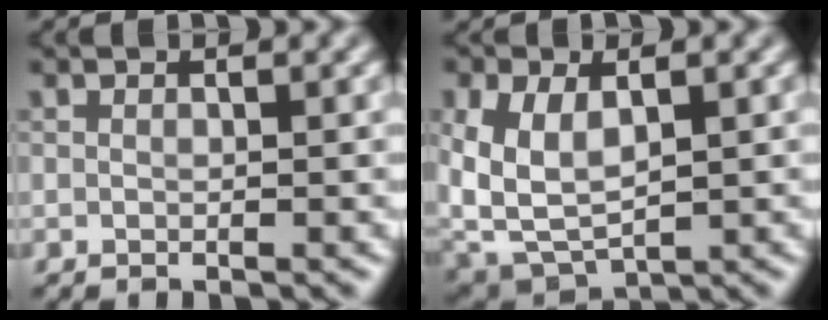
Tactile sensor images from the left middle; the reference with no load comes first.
{"total": 6.4, "force": [0.7, 4.3, 4.7], "torque": [-0.119, -0.021, 0.012]}